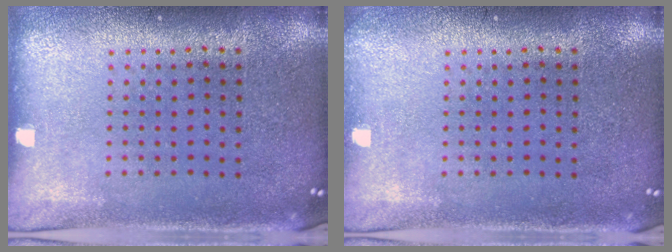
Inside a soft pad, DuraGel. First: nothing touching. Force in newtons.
{"total": 0.7, "press": 0.7, "slide": 0.0}